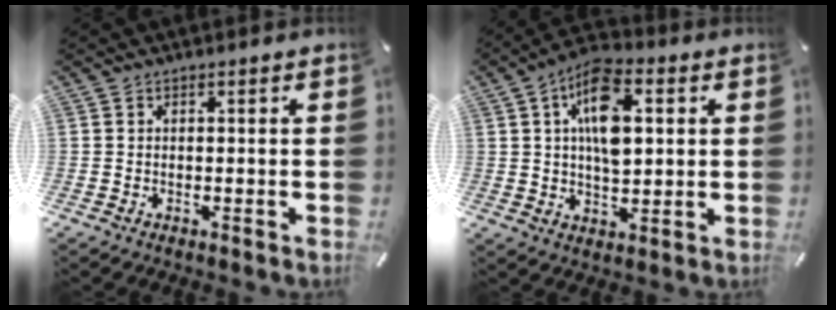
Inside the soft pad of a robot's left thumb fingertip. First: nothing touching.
{"total": 12.7, "force": [3.2, 7.1, 10.0], "torque": [-0.173, 0.002, 0.053]}